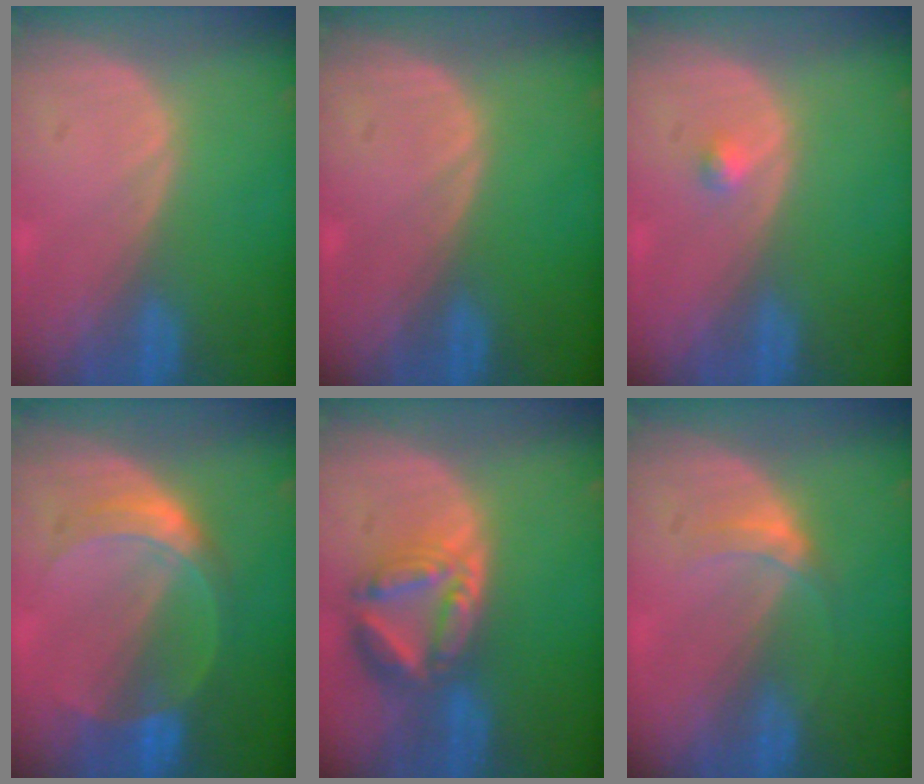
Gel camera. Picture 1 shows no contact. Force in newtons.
{"total": 0.0}
{"total": 1.0, "press": 1.0, "slide": 0.1}
{"total": 5.9, "press": 5.9, "slide": 0.1}
{"total": 7.9, "press": 7.0, "slide": 3.8}
{"total": 2.9, "press": 2.5, "slide": 1.5}